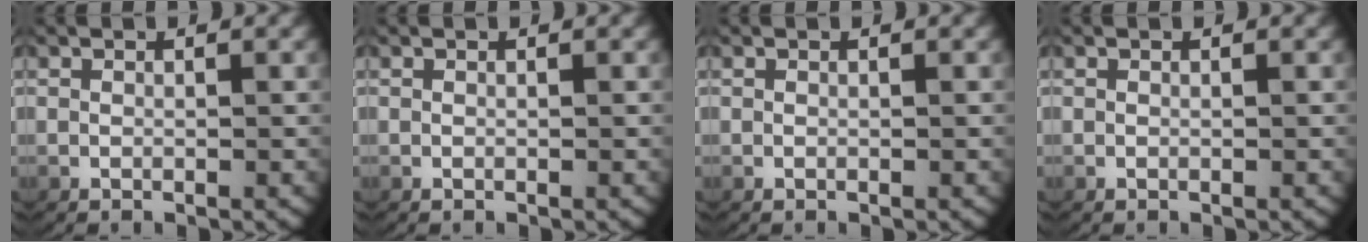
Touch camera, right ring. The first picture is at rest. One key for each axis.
{"total": 0.0}
{"total": 0.0}
{"total": 0.0}